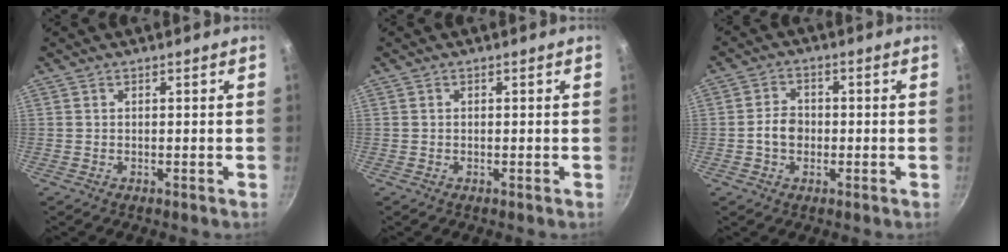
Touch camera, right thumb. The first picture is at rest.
{"total": 0.0}
{"total": 4.6, "force": [-0.9, 3.6, 2.7], "torque": [-0.029, 0.017, -0.019]}